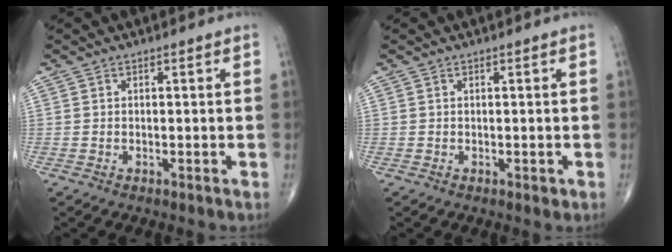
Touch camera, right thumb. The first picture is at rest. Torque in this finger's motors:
{"motor_torque": [-0.13, 0.00, 0.06, 0.09, 0.02]}